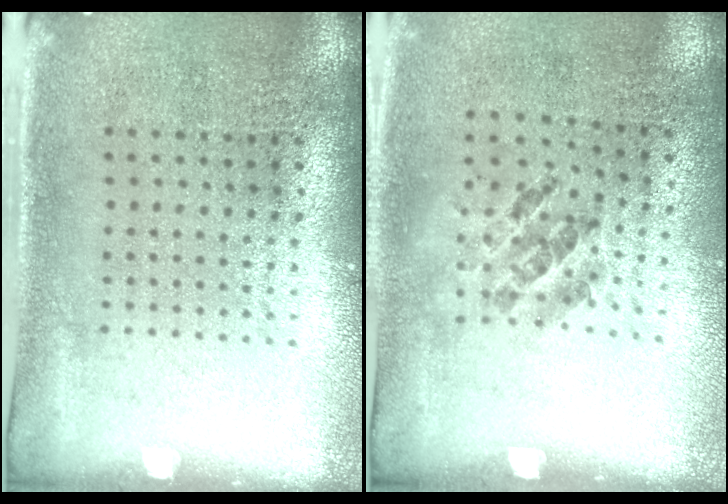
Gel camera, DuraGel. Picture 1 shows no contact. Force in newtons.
{"total": 1.2, "press": 0.7, "slide": 0.9}